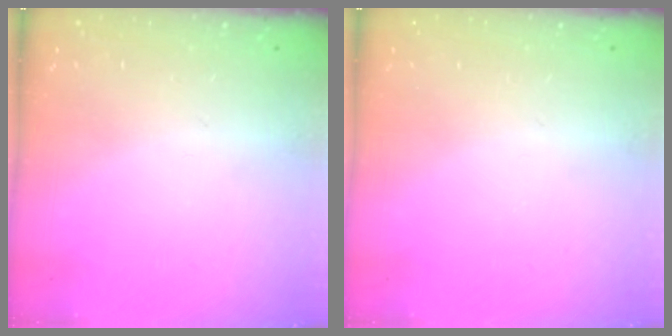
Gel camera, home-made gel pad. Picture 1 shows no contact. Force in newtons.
{"total": 0.0}